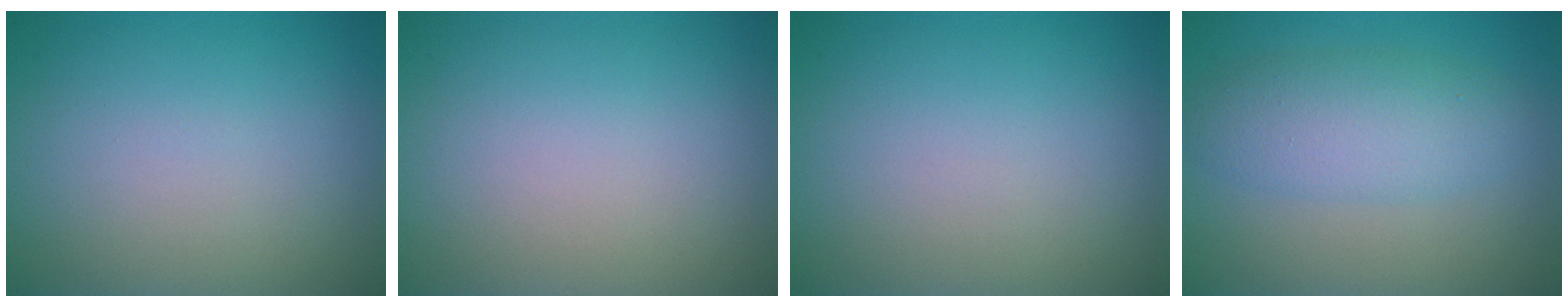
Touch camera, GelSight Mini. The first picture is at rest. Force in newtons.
{"total": 0.0}
{"total": 0.0}
{"total": 4.6, "press": 4.6, "slide": 0.2}